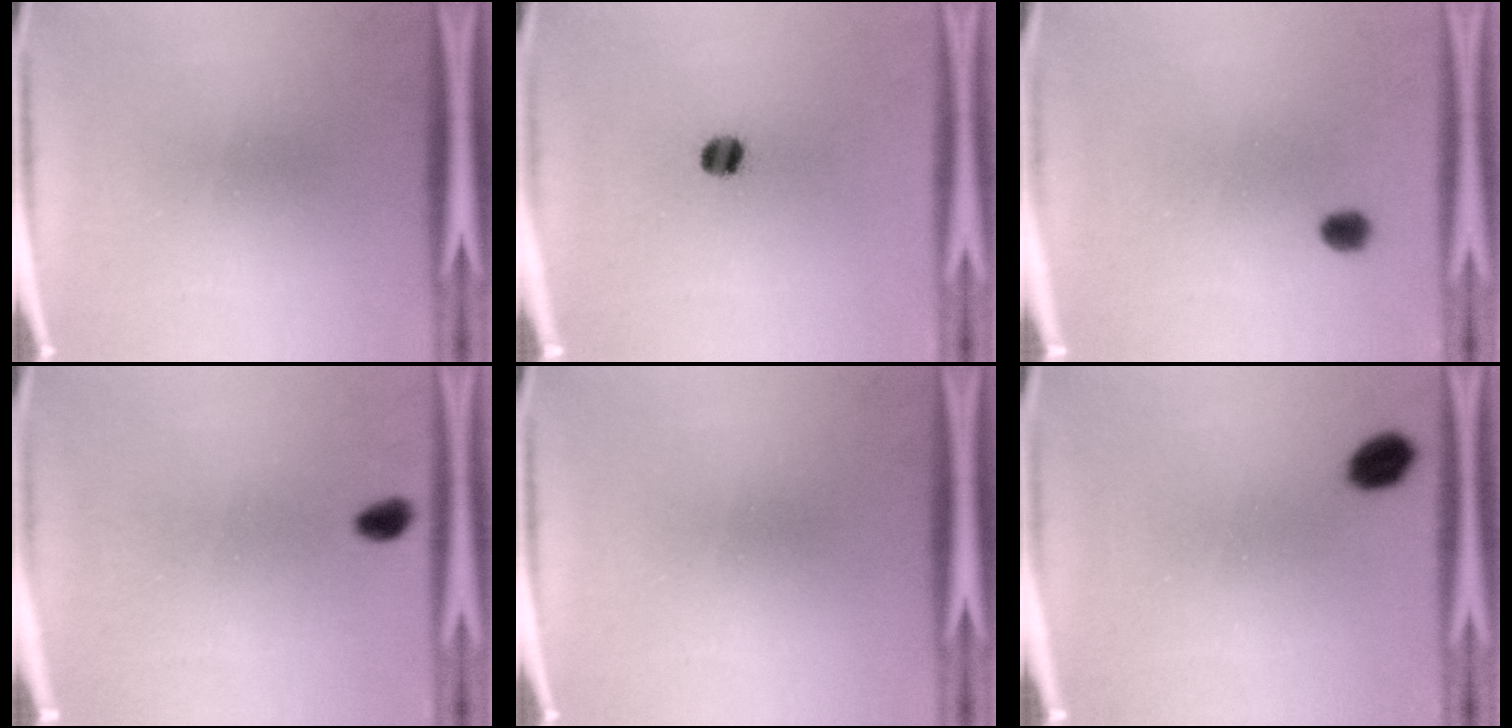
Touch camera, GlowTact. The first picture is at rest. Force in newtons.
{"total": 3.5}
{"total": 2.7}
{"total": 2.1}
{"total": 0.0}
{"total": 5.1}